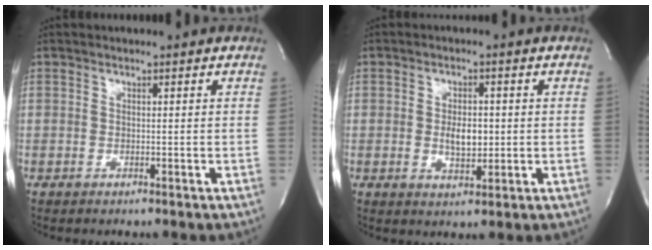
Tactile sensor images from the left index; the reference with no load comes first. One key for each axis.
{"total": 4.2, "fx": -0.3, "fy": 2.0, "fz": 3.6, "tx": -0.061, "ty": -0.006, "tz": 0.000}